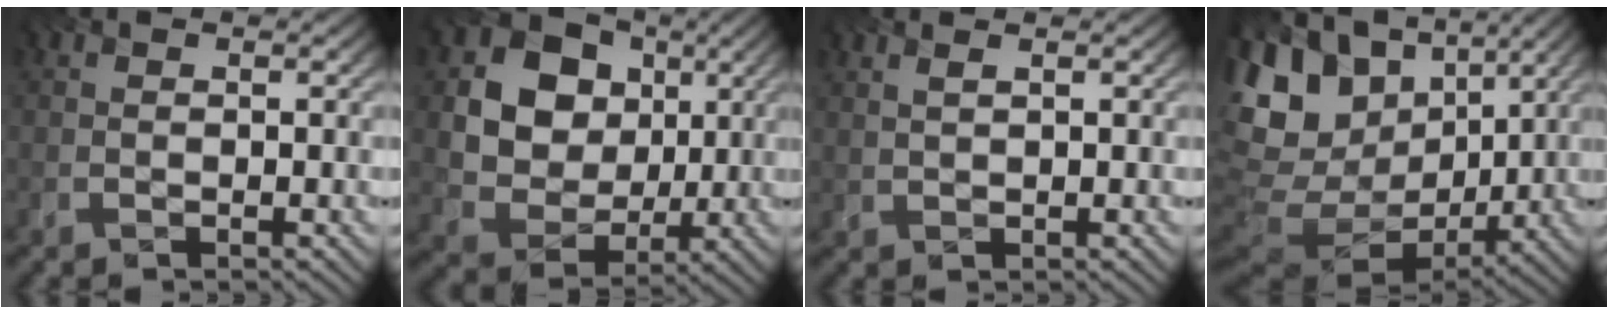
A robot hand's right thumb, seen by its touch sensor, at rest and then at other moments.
{"total": 14.6, "force": [3.1, 12.6, 6.7], "torque": [-0.201, 0.026, 0.081]}
{"total": 1.1, "force": [0.7, 0.2, 0.8], "torque": [-0.004, 0.001, 0.009]}
{"total": 17.1, "force": [3.3, 12.4, 11.3], "torque": [-0.237, 0.002, 0.078]}